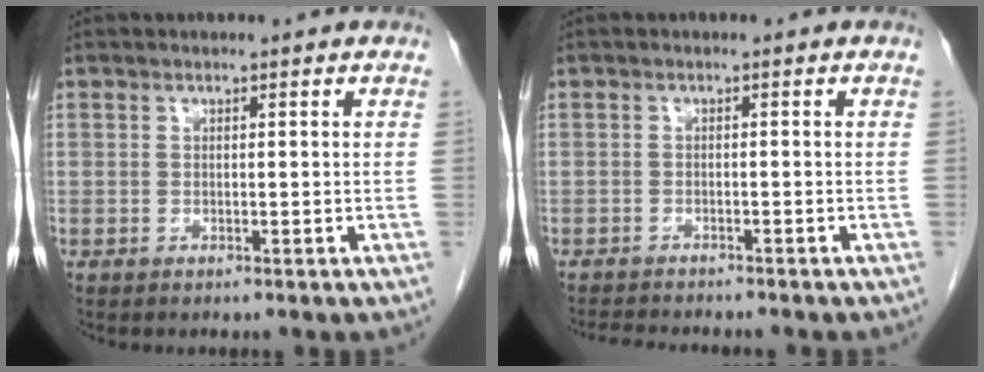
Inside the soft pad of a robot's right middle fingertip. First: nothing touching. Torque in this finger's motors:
{"motor_torque": [0.14, -0.12, 0.02, 0.00]}